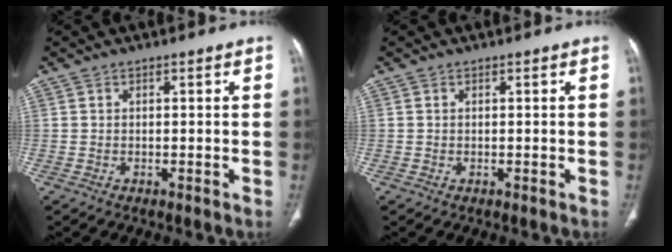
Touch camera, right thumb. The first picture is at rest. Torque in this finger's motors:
{"motor_torque": [0.14, -0.26, 0.24, -0.61, -0.08]}